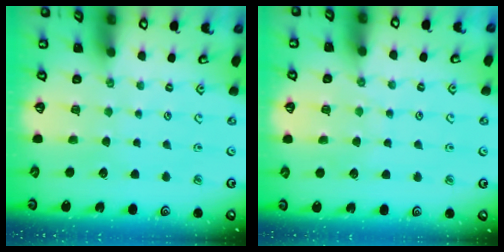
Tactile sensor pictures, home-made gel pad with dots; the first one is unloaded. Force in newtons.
{"total": 4.5, "press": 4.5, "slide": 0.6}